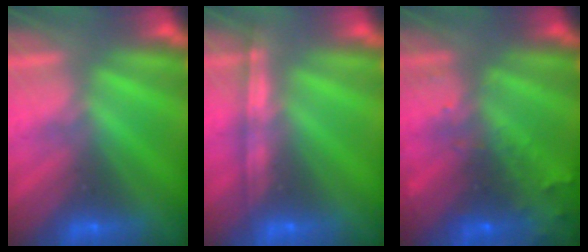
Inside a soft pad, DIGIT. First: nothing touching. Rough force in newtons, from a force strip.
{"total": 1.1}
{"total": 8.8}